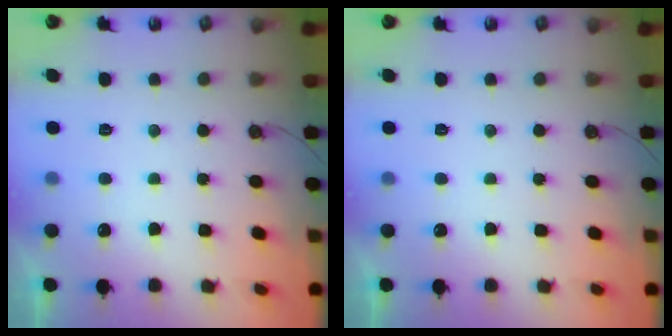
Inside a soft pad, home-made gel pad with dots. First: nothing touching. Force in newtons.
{"total": 0.0}